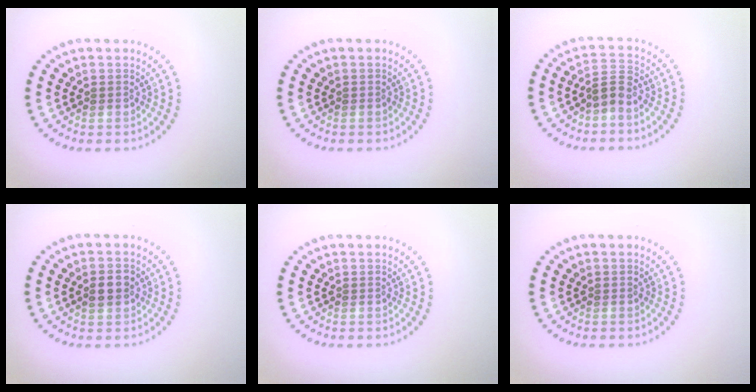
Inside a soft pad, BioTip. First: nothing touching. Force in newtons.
{"total": 0.0}
{"total": 2.4, "press": 1.7, "slide": 1.6}
{"total": 2.4, "press": 2.4, "slide": 0.0}
{"total": 0.0}
{"total": 0.0}